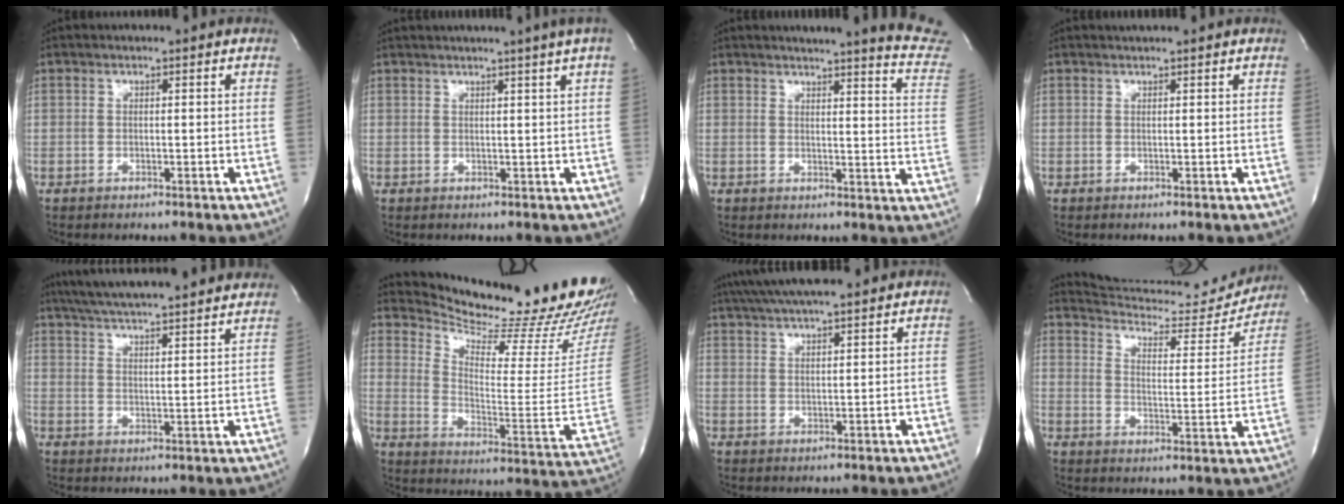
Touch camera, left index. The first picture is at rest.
{"total": 4.7, "force": [3.6, -1.6, 2.5], "torque": [-0.031, 0.002, 0.043]}
{"total": 14.7, "force": [14.0, -0.2, 4.6], "torque": [-0.049, -0.099, 0.134]}
{"total": 2.1, "force": [2.0, 0.1, 0.7], "torque": [-0.009, 0.014, 0.027]}
{"total": 24.8, "force": [22.4, 2.3, 10.4], "torque": [-0.178, 0.003, 0.298]}
{"total": 25.3, "force": [23.3, 1.4, 9.9], "torque": [-0.158, -0.128, 0.303]}
{"total": 14.6, "force": [12.8, 1.9, 6.9], "torque": [-0.124, 0.034, 0.196]}
{"total": 18.4, "force": [18.1, 2.4, 2.6], "torque": [-0.031, -0.057, 0.236]}